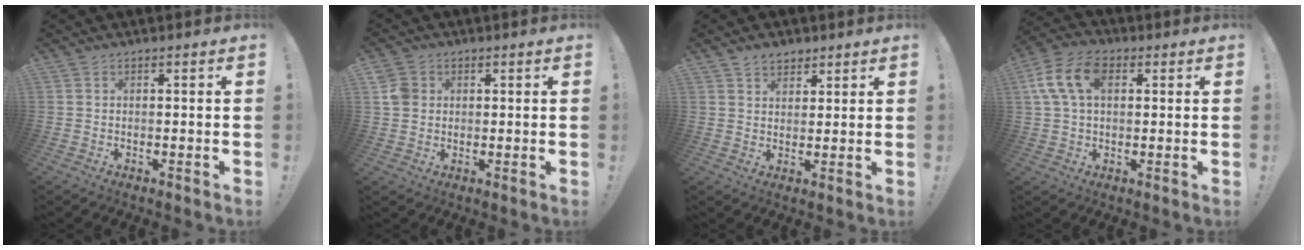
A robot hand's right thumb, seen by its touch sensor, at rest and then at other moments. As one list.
[{"total": 5.0, "force": [1.3, 4.4, 1.9], "torque": [-0.031, 0.008, 0.029]}, {"total": 4.4, "force": [3.3, 2.8, 1.0], "torque": [-0.004, -0.018, 0.059]}, {"total": 12.8, "force": [3.7, 7.8, 9.4], "torque": [-0.181, 0.004, 0.070]}]